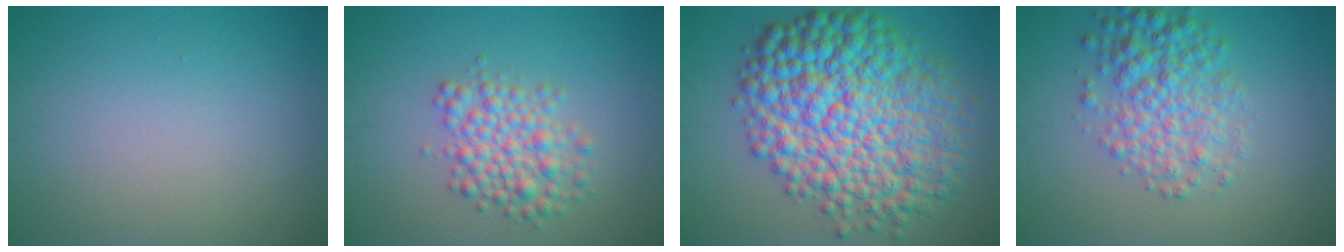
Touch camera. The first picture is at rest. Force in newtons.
{"total": 4.0, "press": 4.0, "slide": 0.1}
{"total": 13.6, "press": 13.6, "slide": 0.1}
{"total": 5.0, "press": 5.0, "slide": 0.1}